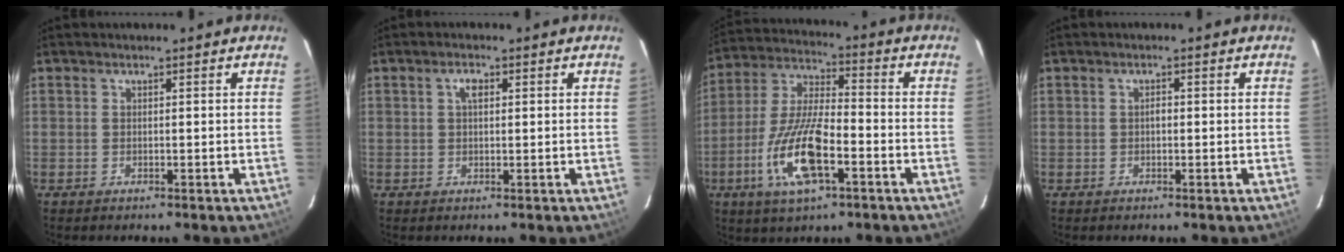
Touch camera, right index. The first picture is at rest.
{"total": 1.9, "force": [0.6, 1.0, 1.6], "torque": [-0.029, 0.007, 0.010]}
{"total": 15.0, "force": [-6.0, 4.8, 12.9], "torque": [-0.277, -0.012, -0.114]}
{"total": 0.8, "force": [-0.1, 0.5, 0.6], "torque": [-0.010, 0.005, -0.003]}